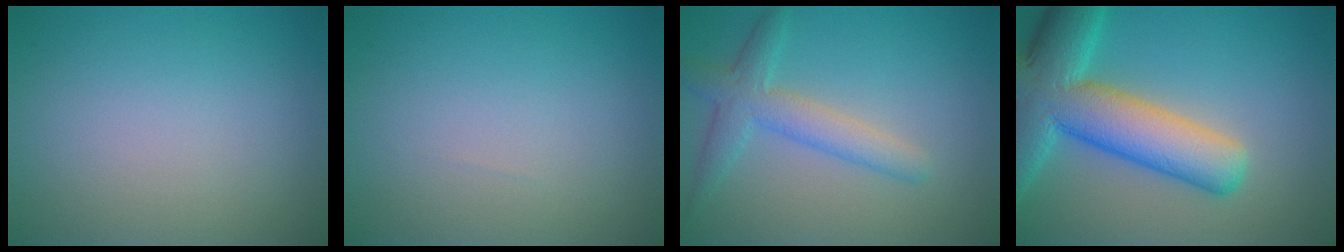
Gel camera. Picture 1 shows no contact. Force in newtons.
{"total": 0.0}
{"total": 3.6, "press": 3.6, "slide": 0.0}
{"total": 10.5, "press": 10.5, "slide": 0.8}